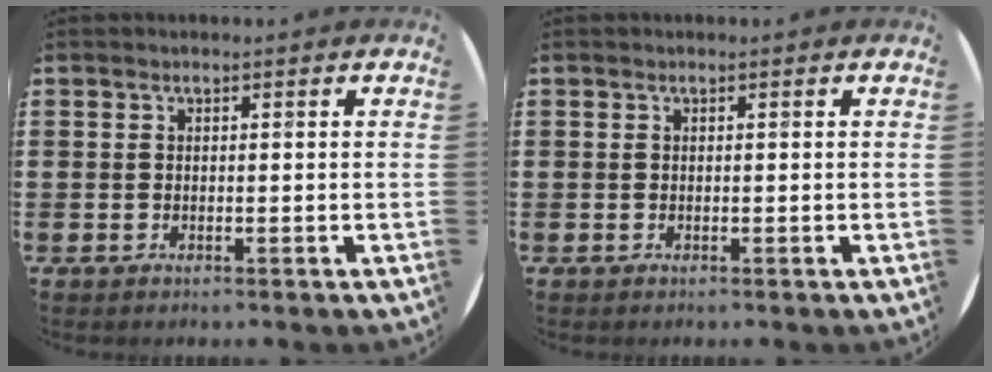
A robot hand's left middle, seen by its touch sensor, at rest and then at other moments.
{"total": 0.0}